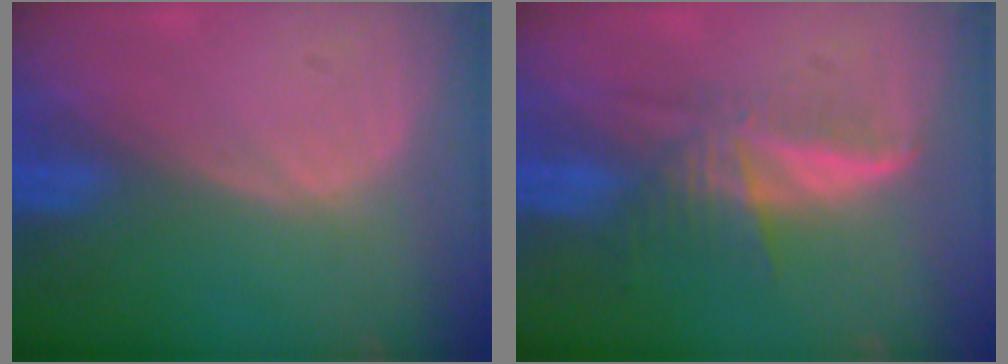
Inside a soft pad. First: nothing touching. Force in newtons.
{"total": 5.9, "press": 5.4, "slide": 2.3}